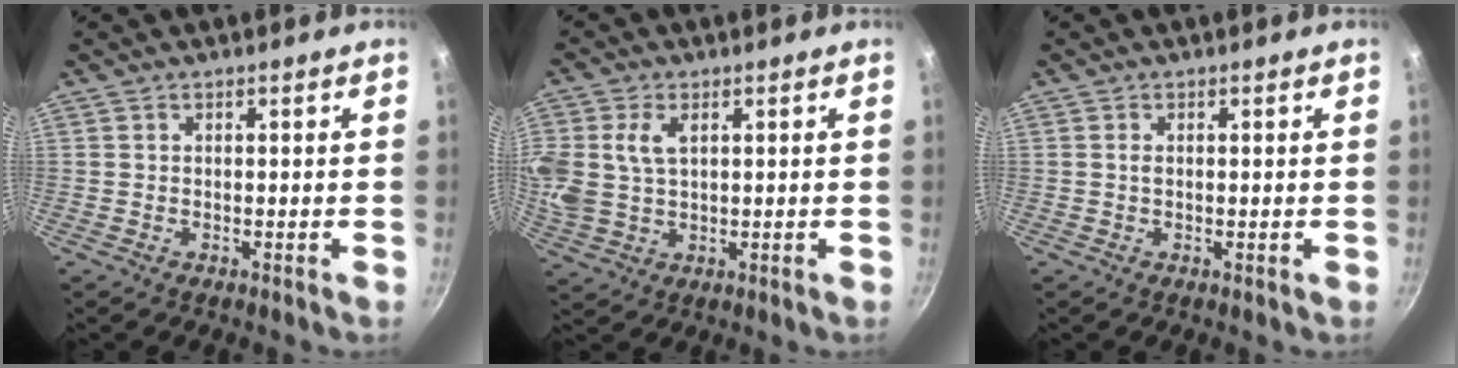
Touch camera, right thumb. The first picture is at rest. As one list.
[{"total": 12.5, "force": [3.0, 8.7, 8.4], "torque": [-0.197, 0.014, 0.064]}, {"total": 0.7, "force": [0.1, 0.2, 0.6], "torque": [-0.012, -0.002, -0.001]}]